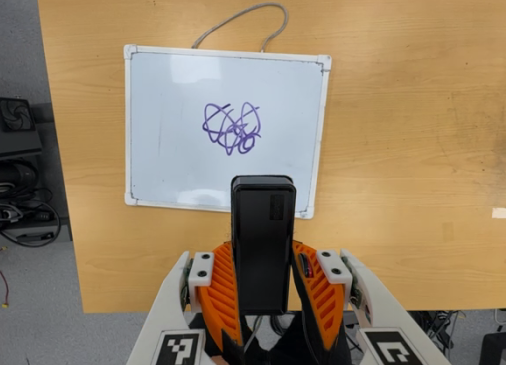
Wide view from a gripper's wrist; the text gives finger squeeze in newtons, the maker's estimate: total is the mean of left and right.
{"total": 4.0, "left": 2.3, "right": 5.6}